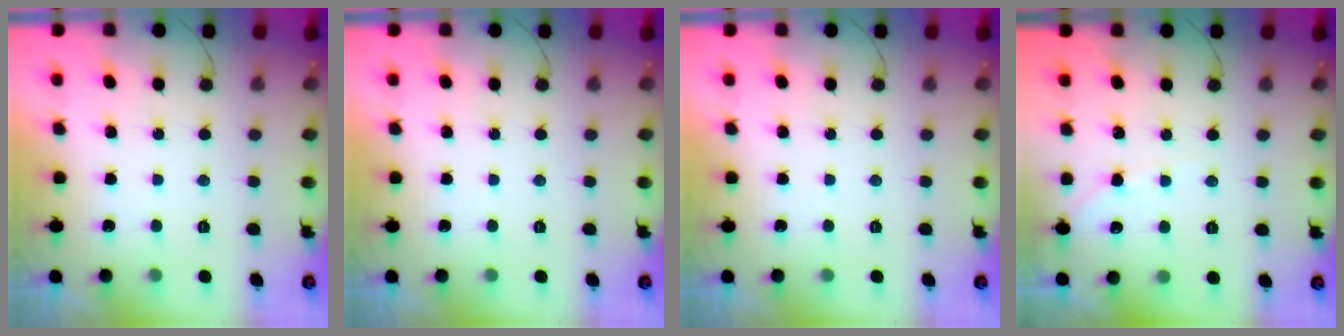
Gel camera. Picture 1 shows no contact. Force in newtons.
{"total": 0.0}
{"total": 0.0}
{"total": 4.9, "press": 4.9, "slide": 0.8}